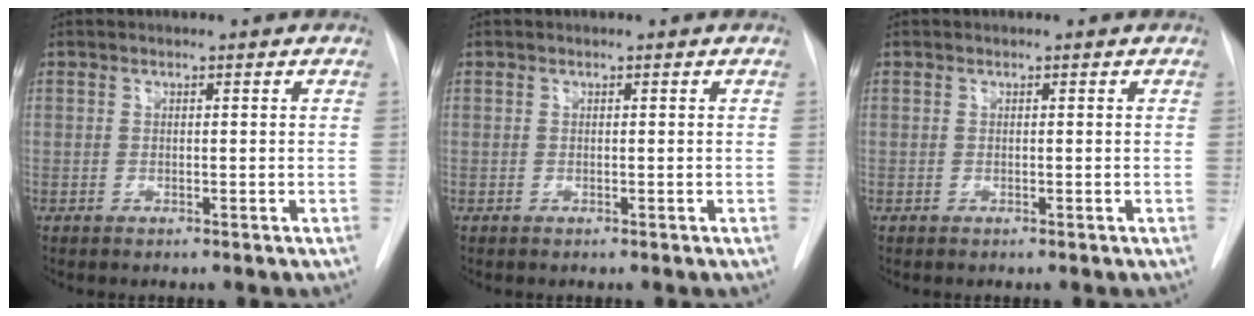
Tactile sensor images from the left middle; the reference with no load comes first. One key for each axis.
{"total": 0.0}
{"total": 0.0}